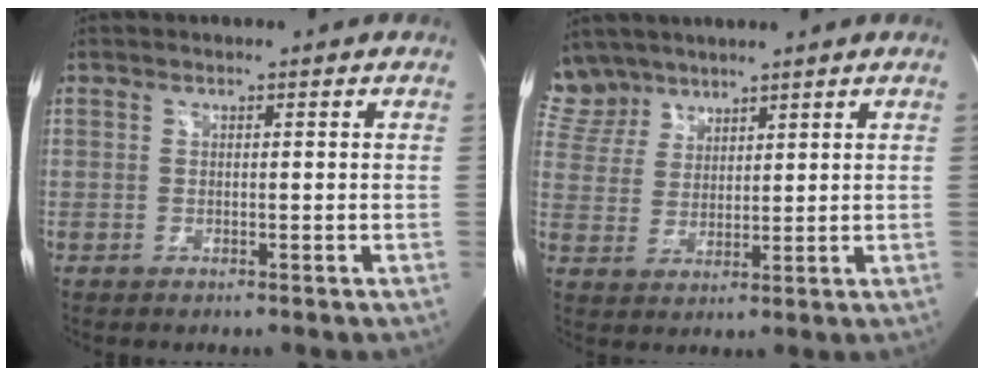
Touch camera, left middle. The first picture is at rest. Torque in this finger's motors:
{"motor_torque": [0.77, -0.73, 0.02, -0.06]}